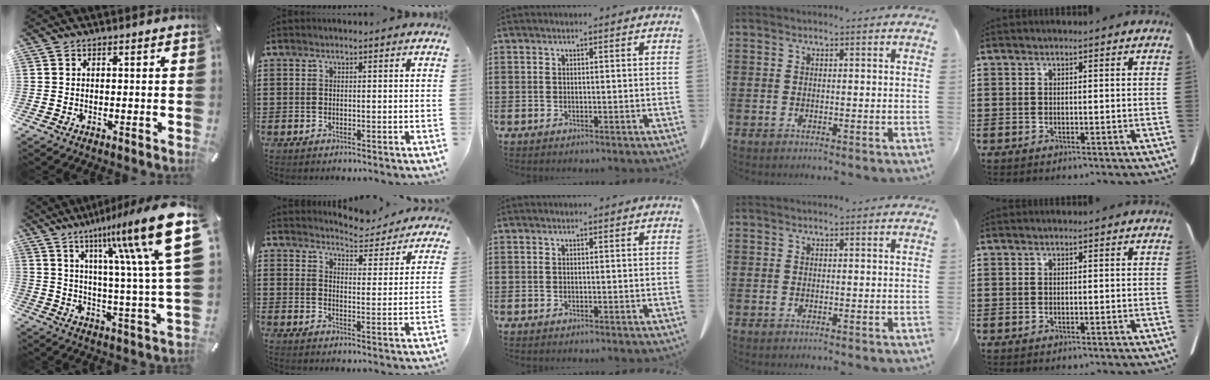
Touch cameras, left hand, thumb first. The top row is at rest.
{"thumb": {"total": 23.0, "force": [11.1, 3.4, 19.8], "torque": [-0.300, -0.067, 0.162]}, "index": {"total": 4.7, "force": [4.6, 0.2, 0.5], "torque": [-0.019, -0.039, 0.075]}}